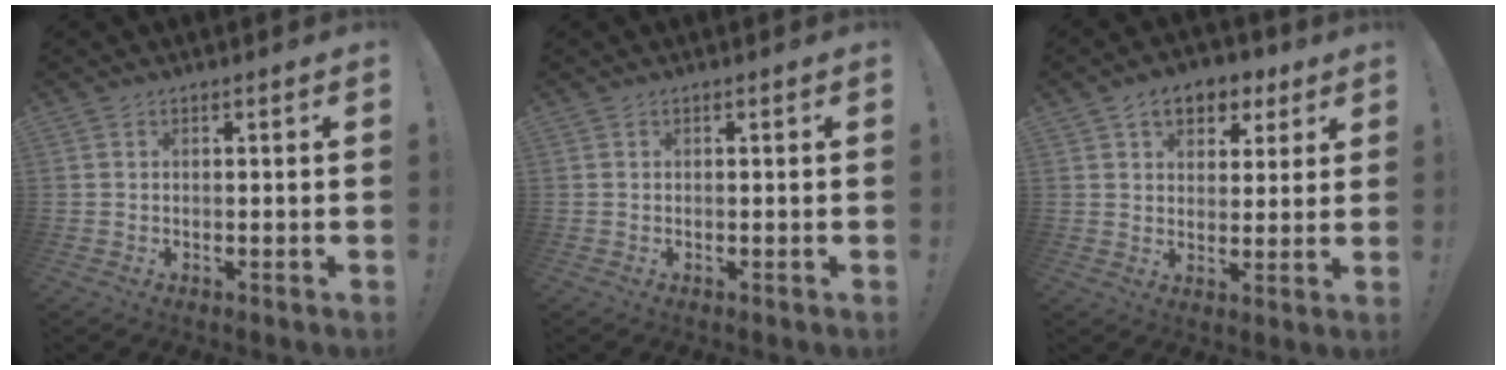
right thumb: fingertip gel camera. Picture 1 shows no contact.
{"total": 0.0}
{"total": 8.9, "force": [4.6, 6.2, 4.4], "torque": [-0.057, -0.018, 0.085]}